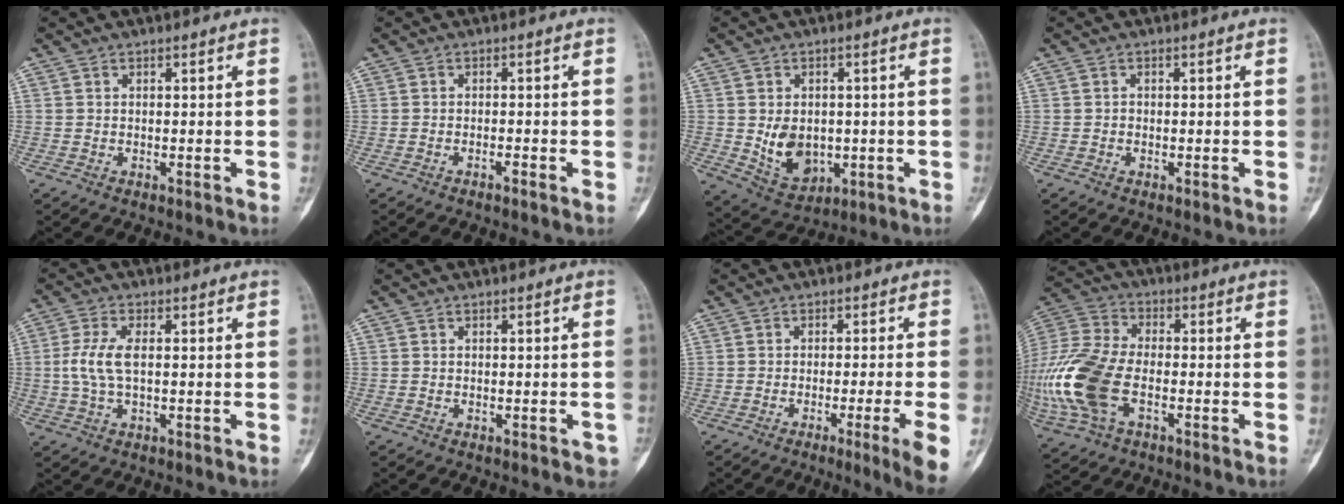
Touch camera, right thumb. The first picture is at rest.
{"total": 0.8, "force": [-0.6, 0.0, 0.5], "torque": [-0.009, 0.007, -0.011]}
{"total": 8.4, "force": [-0.5, 6.4, 5.5], "torque": [-0.065, -0.007, 0.012]}
{"total": 0.6, "force": [-0.1, 0.5, 0.2], "torque": [0.000, 0.002, -0.003]}
{"total": 5.9, "force": [0.2, 2.5, 5.4], "torque": [-0.134, 0.005, 0.000]}
{"total": 1.7, "force": [-0.7, 0.8, 1.3], "torque": [-0.006, 0.012, -0.005]}
{"total": 7.4, "force": [-3.2, -1.0, 6.5], "torque": [-0.094, -0.006, -0.051]}
{"total": 19.8, "force": [-4.6, 11.2, 15.7], "torque": [-0.371, 0.007, -0.085]}